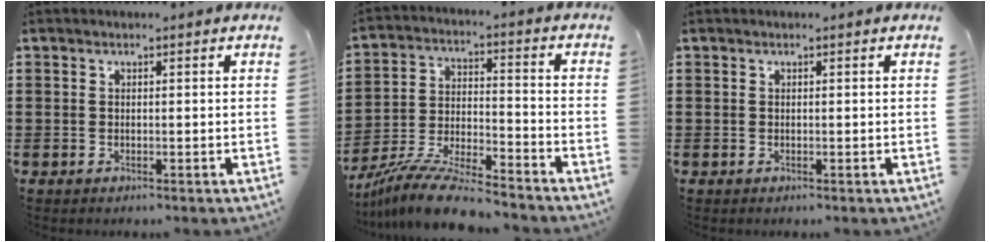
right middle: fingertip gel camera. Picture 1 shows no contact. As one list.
[{"total": 10.6, "force": [-9.7, 0.8, 4.0], "torque": [-0.079, 0.019, -0.191]}, {"total": 0.0}]